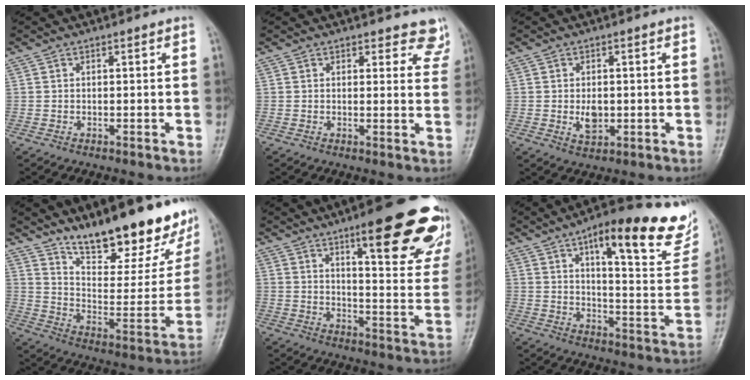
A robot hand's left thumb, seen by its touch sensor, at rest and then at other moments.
{"total": 5.8, "force": [5.2, 2.4, 0.7], "torque": [0.036, -0.028, 0.037]}
{"total": 3.7, "force": [-0.3, 2.4, 2.8], "torque": [-0.040, -0.004, -0.002]}
{"total": 23.1, "force": [17.2, 7.4, 13.6], "torque": [-0.153, -0.104, 0.261]}
{"total": 24.0, "force": [14.3, 5.7, 18.4], "torque": [-0.202, -0.060, 0.189]}
{"total": 23.7, "force": [13.7, 7.0, 18.0], "torque": [-0.203, -0.044, 0.187]}